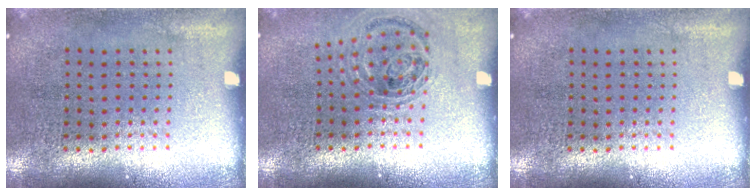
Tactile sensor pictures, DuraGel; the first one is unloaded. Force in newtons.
{"total": 1.0, "press": 1.0, "slide": 0.2}
{"total": 0.0}